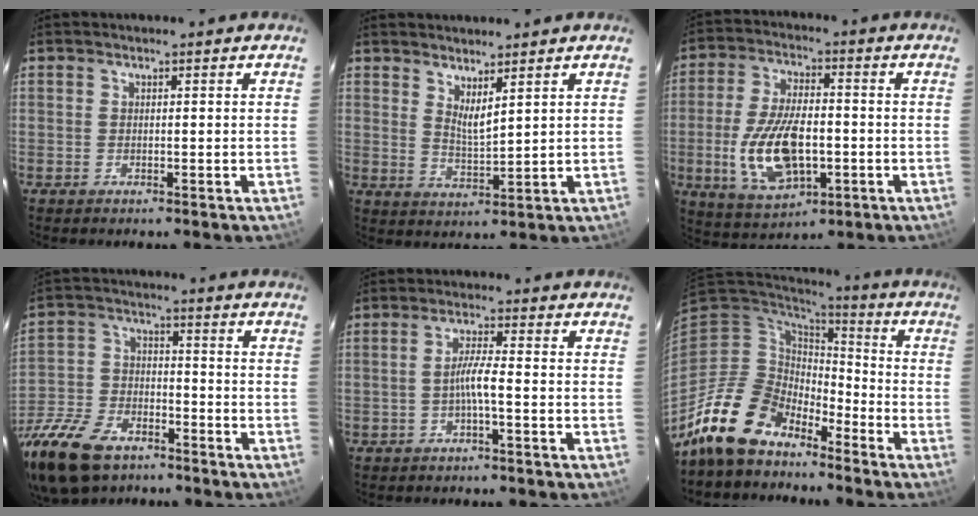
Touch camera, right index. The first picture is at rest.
{"total": 4.2, "force": [3.2, 0.6, 2.7], "torque": [-0.046, -0.011, 0.053]}
{"total": 14.9, "force": [-3.1, 7.4, 12.6], "torque": [-0.256, -0.006, -0.043]}
{"total": 20.4, "force": [-13.8, 10.6, 10.7], "torque": [-0.263, -0.020, -0.253]}
{"total": 3.4, "force": [-1.3, -0.3, 3.1], "torque": [-0.063, 0.004, -0.025]}
{"total": 14.2, "force": [-11.5, 6.8, 4.7], "torque": [-0.111, 0.007, -0.212]}